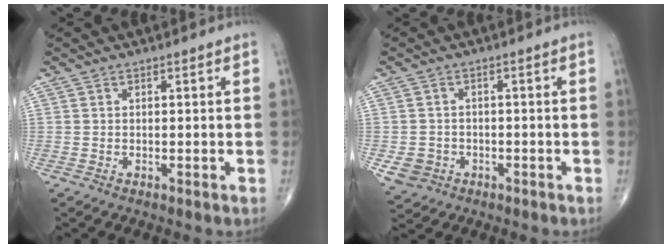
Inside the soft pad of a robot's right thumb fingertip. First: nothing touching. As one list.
[{"total": 4.4, "force": [-1.6, 3.9, 1.2], "torque": [-0.015, 0.008, -0.021]}]